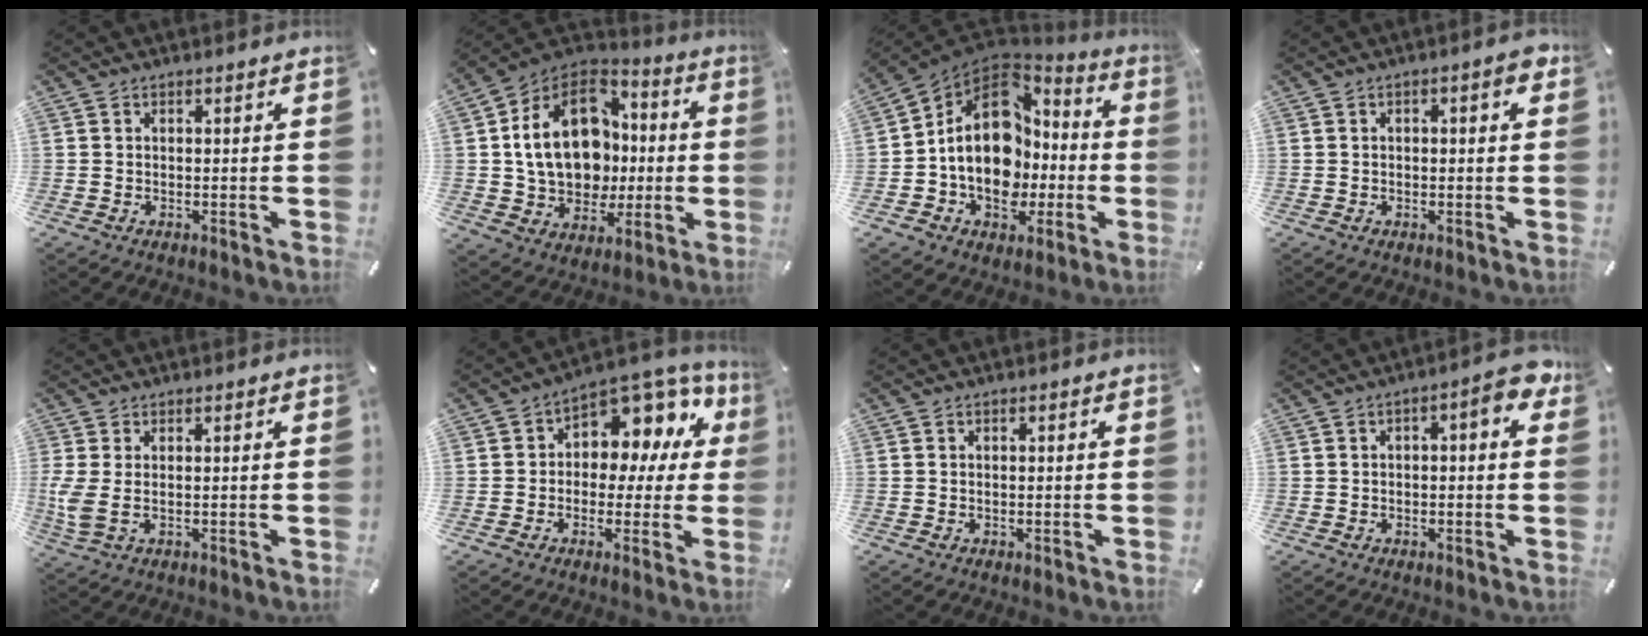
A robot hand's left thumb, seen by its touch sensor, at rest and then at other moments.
{"total": 20.2, "force": [0.8, 15.8, 12.5], "torque": [-0.244, 0.008, 0.018]}
{"total": 18.2, "force": [-0.8, 14.3, 11.3], "torque": [-0.207, -0.001, -0.012]}
{"total": 3.2, "force": [0.4, 1.2, 2.9], "torque": [-0.046, 0.006, 0.004]}
{"total": 4.6, "force": [0.4, 1.7, 4.2], "torque": [-0.102, -0.010, 0.006]}
{"total": 9.2, "force": [3.2, 7.1, 5.0], "torque": [-0.067, -0.038, 0.059]}
{"total": 0.0}
{"total": 6.2, "force": [1.4, 2.1, 5.6], "torque": [-0.073, -0.007, 0.017]}